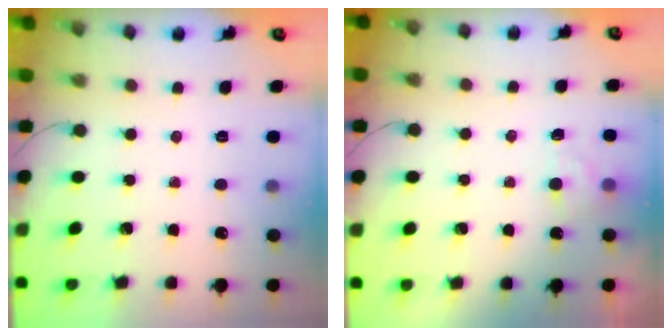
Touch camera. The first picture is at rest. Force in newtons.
{"total": 5.2, "press": 5.0, "slide": 1.3}